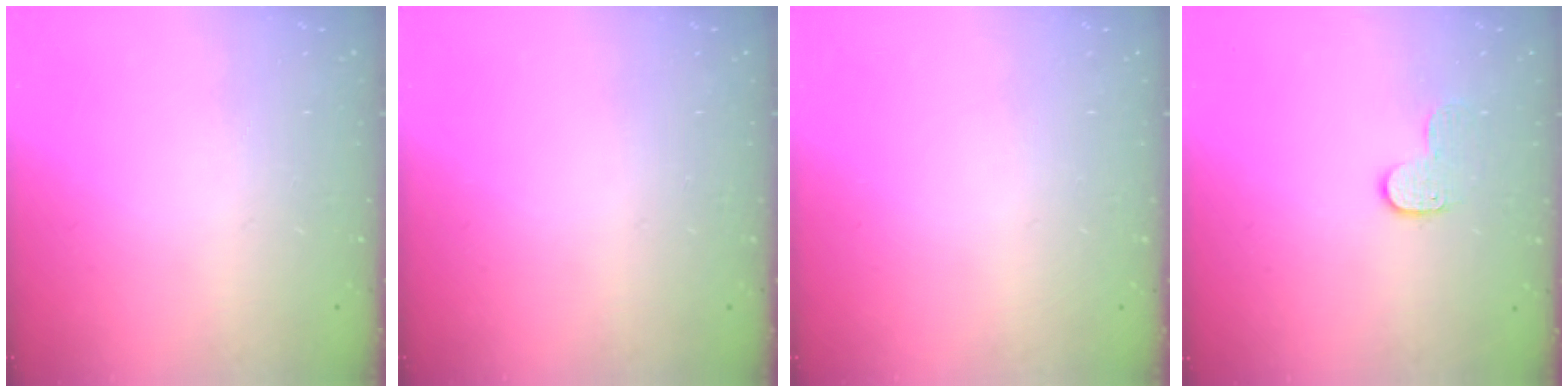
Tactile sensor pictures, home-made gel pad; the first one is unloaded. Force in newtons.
{"total": 0.0}
{"total": 0.0}
{"total": 6.1, "press": 6.1, "slide": 0.2}